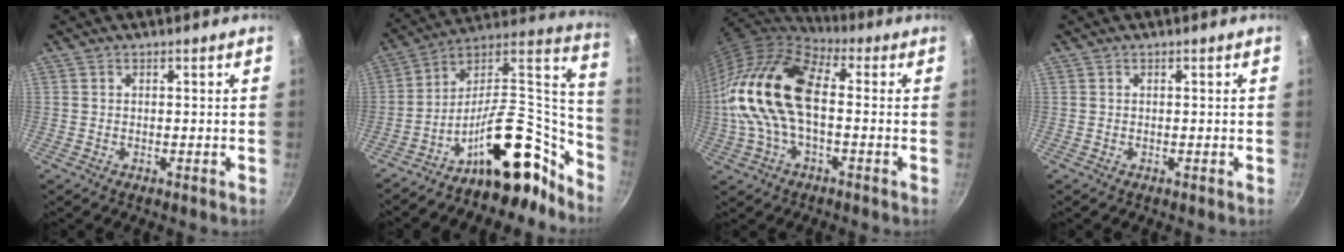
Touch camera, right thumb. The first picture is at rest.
{"total": 25.3, "force": [-14.4, 13.3, 16.1], "torque": [-0.175, 0.122, -0.228]}
{"total": 18.9, "force": [-0.1, 9.9, 16.1], "torque": [-0.303, 0.028, -0.014]}
{"total": 0.0}